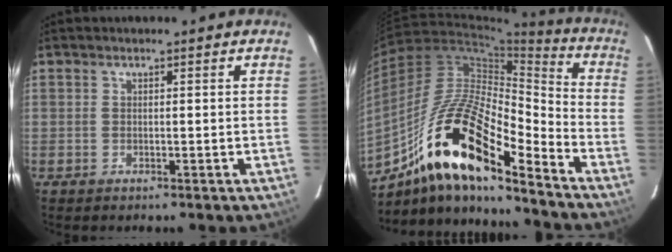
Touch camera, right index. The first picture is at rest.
{"total": 19.0, "force": [-11.6, 4.6, 14.3], "torque": [-0.268, 0.021, -0.197]}